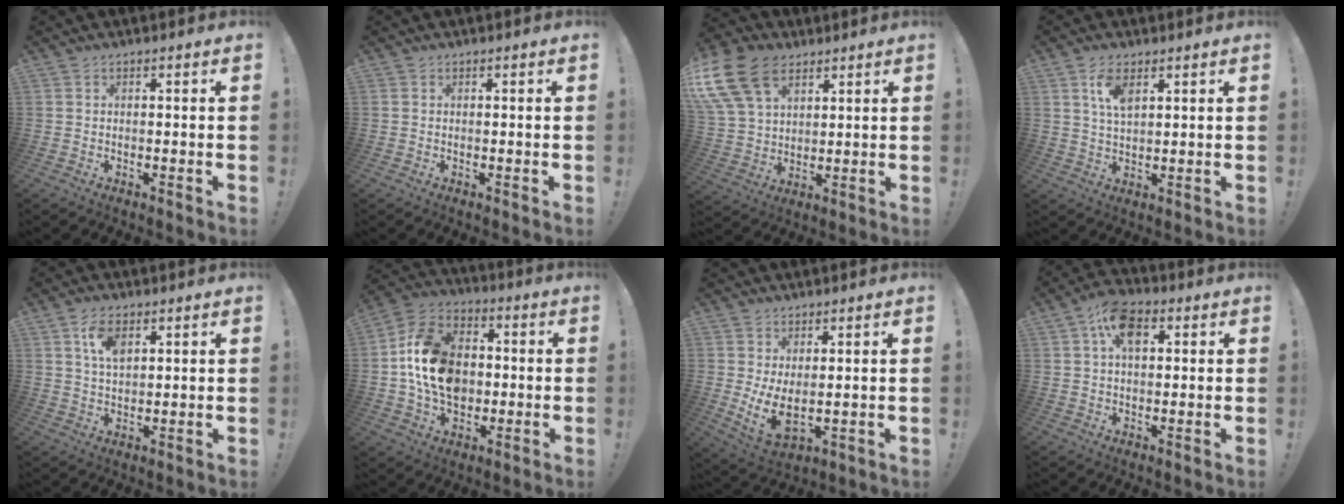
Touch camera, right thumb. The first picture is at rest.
{"total": 0.0}
{"total": 17.4, "force": [8.8, 11.3, 9.8], "torque": [-0.195, -0.041, 0.165]}
{"total": 6.5, "force": [3.2, 3.0, 4.9], "torque": [-0.080, -0.010, 0.055]}
{"total": 6.7, "force": [3.1, 3.5, 4.9], "torque": [-0.081, -0.007, 0.054]}
{"total": 17.7, "force": [-0.3, 13.8, 11.0], "torque": [-0.182, 0.020, 0.003]}
{"total": 6.7, "force": [2.0, 3.2, 5.6], "torque": [-0.097, -0.029, 0.041]}
{"total": 9.3, "force": [3.3, 5.5, 6.8], "torque": [-0.110, 0.005, 0.061]}